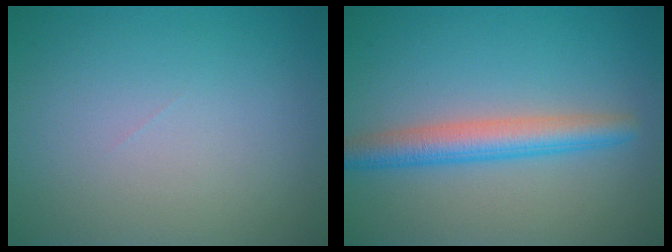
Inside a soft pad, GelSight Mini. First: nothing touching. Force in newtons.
{"total": 3.9, "press": 3.9, "slide": 0.2}